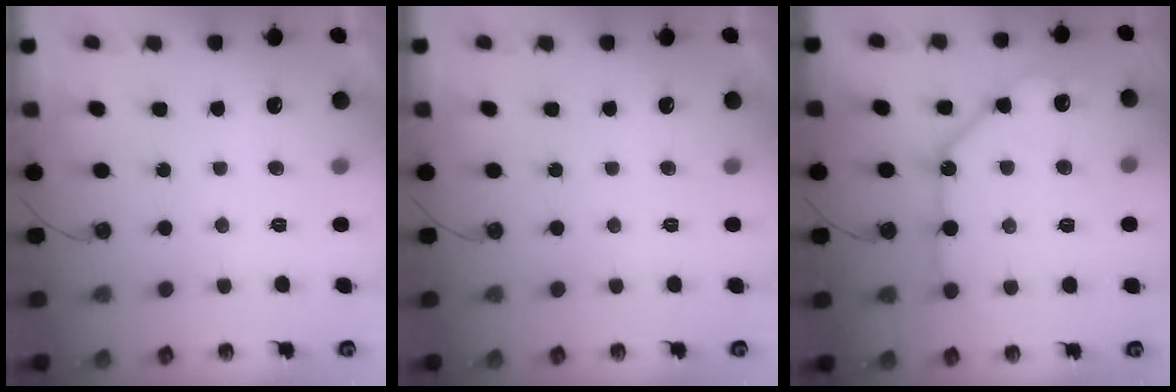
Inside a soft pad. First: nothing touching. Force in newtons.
{"total": 0.0}
{"total": 13.0, "press": 12.9, "slide": 1.6}